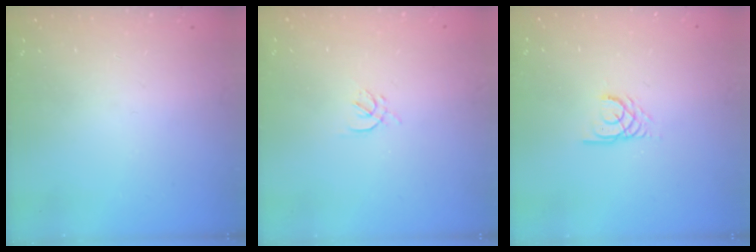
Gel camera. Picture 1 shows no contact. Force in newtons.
{"total": 1.7, "press": 1.6, "slide": 0.6}
{"total": 2.3, "press": 2.3, "slide": 0.1}